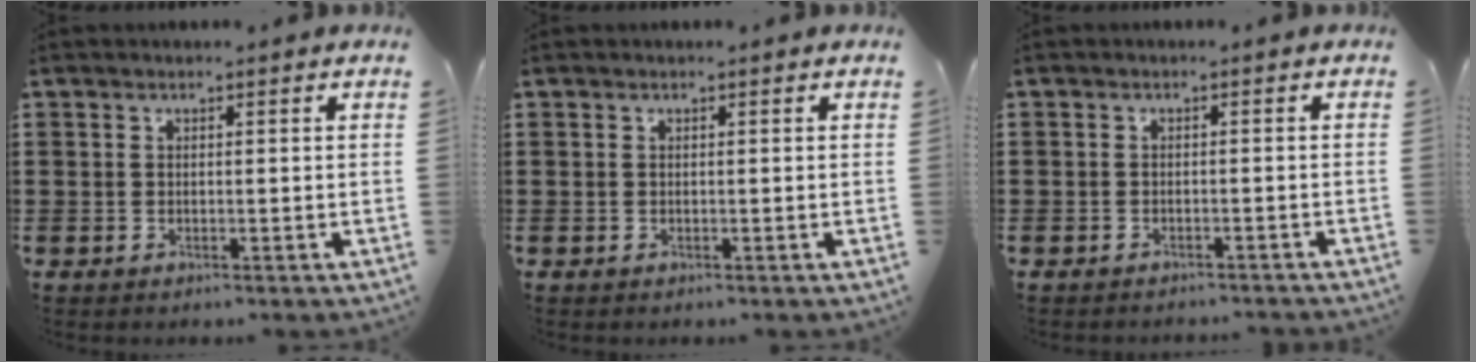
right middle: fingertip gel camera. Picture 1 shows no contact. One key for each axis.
{"total": 0.0}
{"total": 1.3, "fx": -1.2, "fy": 0.2, "fz": -0.2, "tx": 0.001, "ty": 0.004, "tz": -0.029}